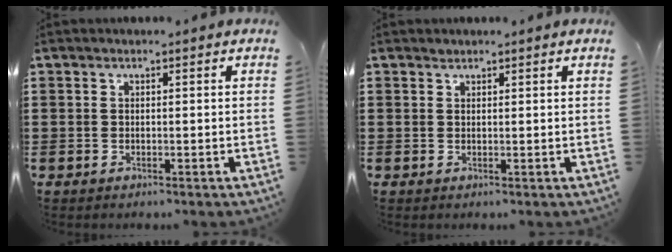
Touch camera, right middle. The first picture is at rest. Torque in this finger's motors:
{"motor_torque": [0.27, -0.25, -0.02, -0.01]}